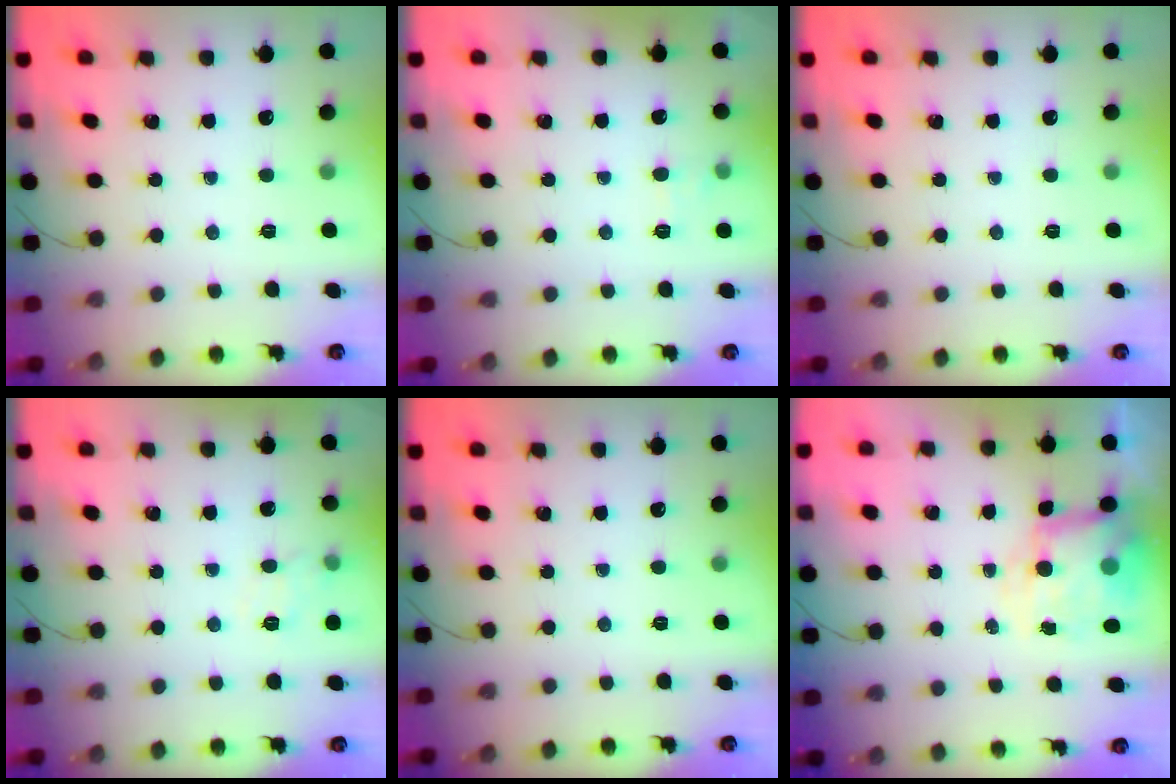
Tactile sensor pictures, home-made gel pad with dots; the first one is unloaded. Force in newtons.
{"total": 5.1, "press": 4.8, "slide": 1.6}
{"total": 0.0}
{"total": 7.5, "press": 7.3, "slide": 1.7}
{"total": 0.0}
{"total": 8.6, "press": 8.3, "slide": 2.2}